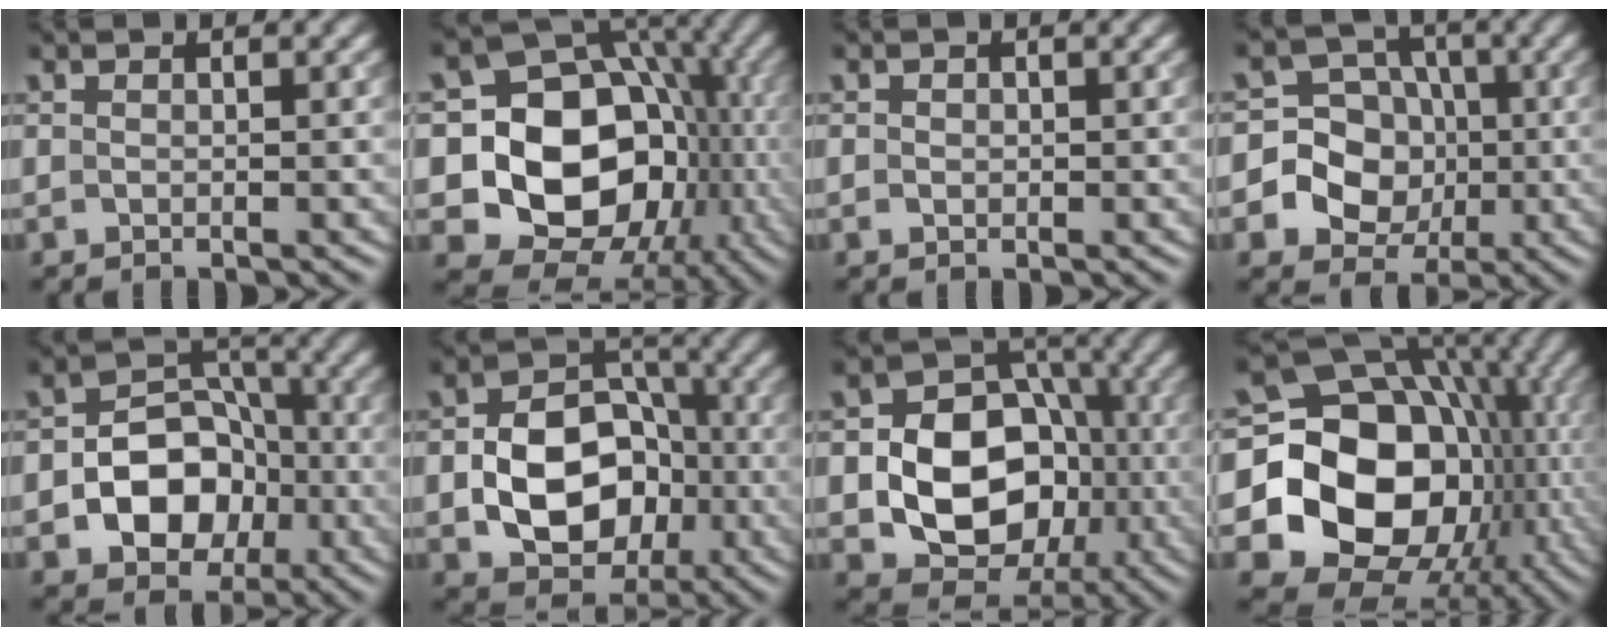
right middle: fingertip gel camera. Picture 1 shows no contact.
{"total": 16.2, "force": [-2.3, 13.3, 9.0], "torque": [-0.127, -0.009, -0.052]}
{"total": 0.6, "force": [0.0, 0.5, 0.2], "torque": [-0.003, -0.002, -0.001]}
{"total": 9.2, "force": [-1.1, 8.7, 2.6], "torque": [-0.065, 0.026, -0.045]}
{"total": 7.5, "force": [-2.2, 5.7, 4.4], "torque": [-0.051, 0.003, -0.047]}
{"total": 9.4, "force": [-2.2, 6.9, 6.0], "torque": [-0.091, 0.000, -0.042]}
{"total": 11.1, "force": [-1.9, 8.6, 6.7], "torque": [-0.099, 0.000, -0.042]}
{"total": 19.9, "force": [-2.3, 16.5, 10.9], "torque": [-0.157, -0.020, -0.049]}